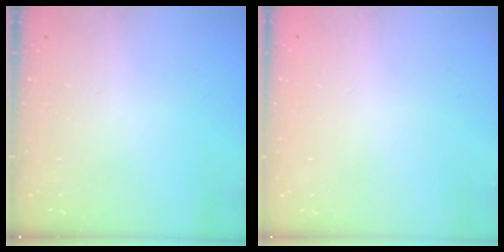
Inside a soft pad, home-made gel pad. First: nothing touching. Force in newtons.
{"total": 0.0}